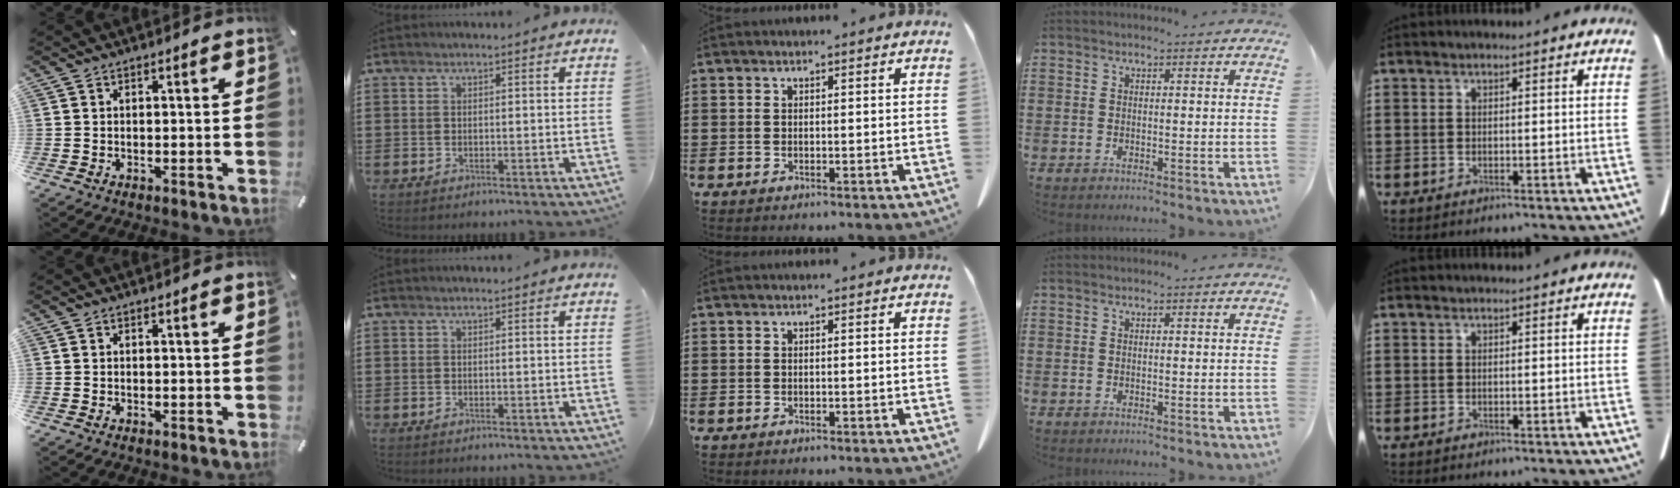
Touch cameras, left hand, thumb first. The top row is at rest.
{}